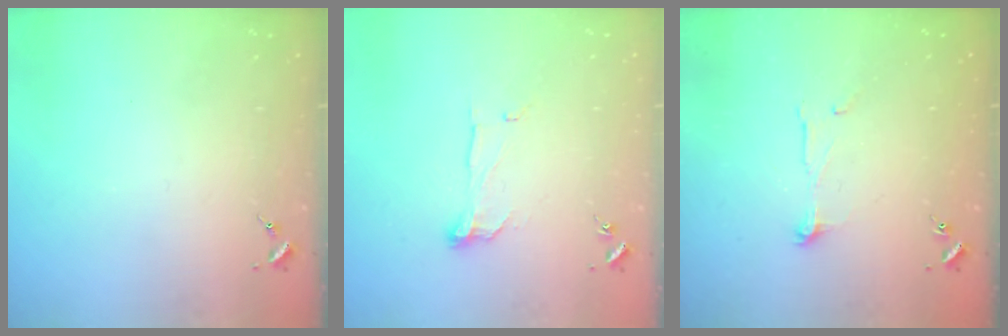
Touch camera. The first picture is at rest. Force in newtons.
{"total": 7.9, "press": 7.8, "slide": 0.3}
{"total": 5.8, "press": 5.8, "slide": 0.5}